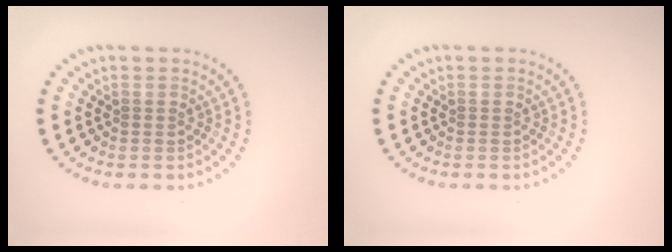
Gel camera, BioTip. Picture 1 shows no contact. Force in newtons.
{"total": 0.0}